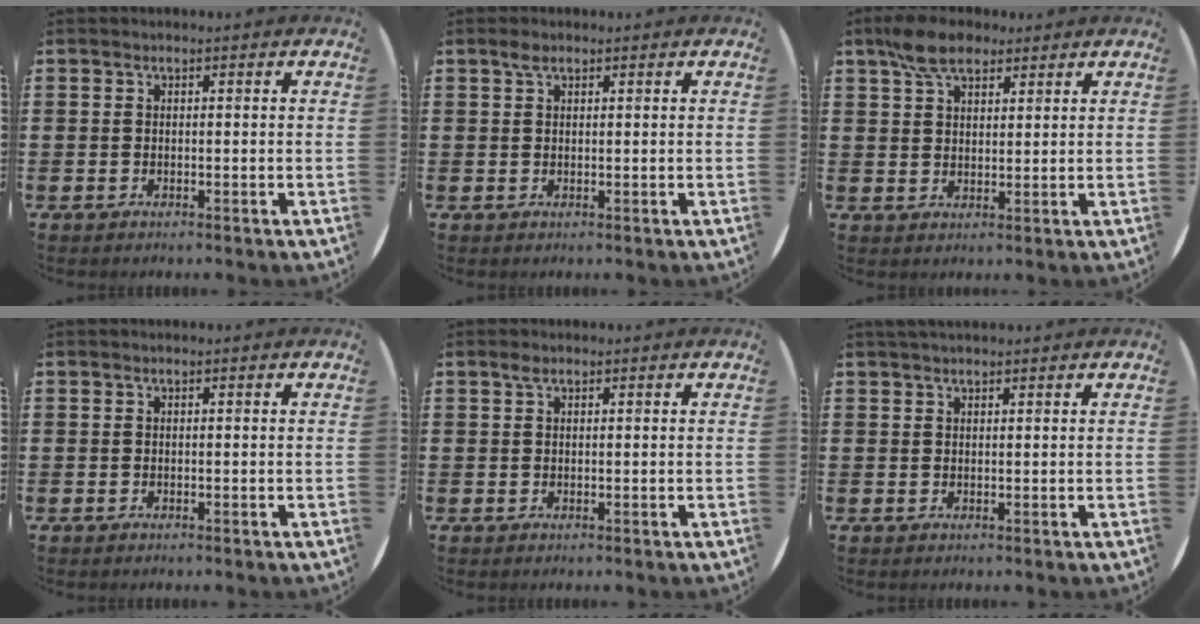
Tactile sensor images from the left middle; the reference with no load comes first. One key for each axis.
{"total": 1.2, "fx": 0.8, "fy": 0.6, "fz": 0.7, "tx": -0.007, "ty": 0.002, "tz": 0.012}
{"total": 5.9, "fx": 4.5, "fy": 2.8, "fz": 2.6, "tx": -0.056, "ty": 0.001, "tz": 0.082}
{"total": 0.0}
{"total": 0.5, "fx": 0.3, "fy": 0.2, "fz": 0.4, "tx": 0.000, "ty": -0.001, "tz": 0.004}
{"total": 1.1, "fx": 1.0, "fy": 0.1, "fz": 0.3, "tx": -0.008, "ty": 0.002, "tz": 0.019}